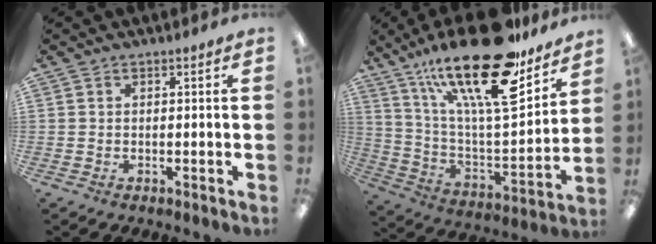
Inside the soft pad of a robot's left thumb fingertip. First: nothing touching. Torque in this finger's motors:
{"motor_torque": [1.22, 0.39, 1.96, -0.81, 0.26]}